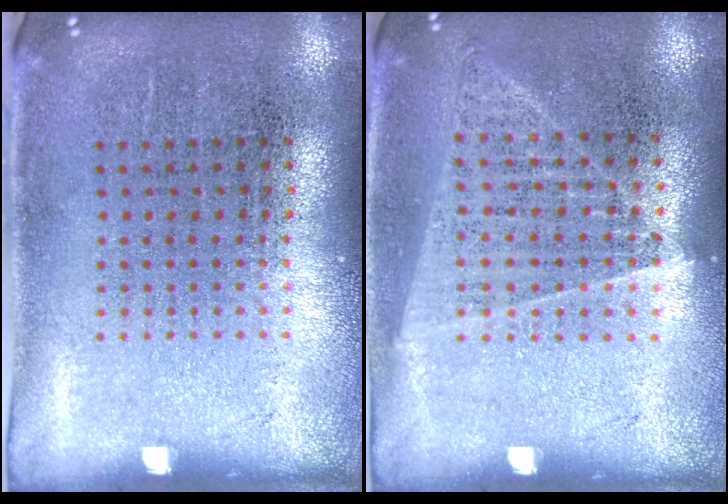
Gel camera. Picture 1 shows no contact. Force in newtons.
{"total": 1.2, "press": 1.1, "slide": 0.1}